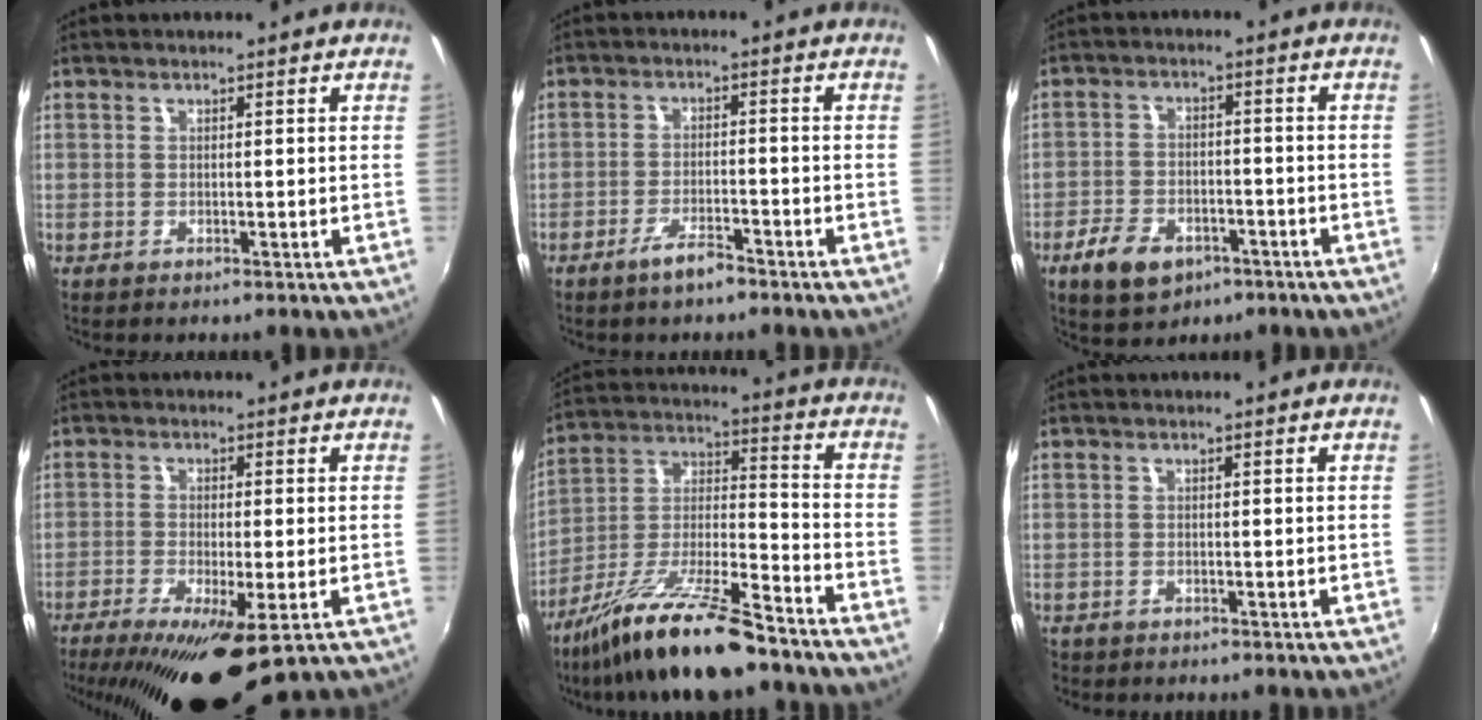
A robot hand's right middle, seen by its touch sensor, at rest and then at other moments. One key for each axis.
{"total": 4.2, "fx": -3.3, "fy": 0.9, "fz": 2.4, "tx": -0.059, "ty": -0.001, "tz": -0.058}
{"total": 9.8, "fx": -5.6, "fy": 6.0, "fz": 5.4, "tx": -0.134, "ty": -0.004, "tz": -0.084}
{"total": 13.3, "fx": -8.0, "fy": 2.9, "fz": 10.3, "tx": -0.207, "ty": -0.047, "tz": -0.129}
{"total": 17.8, "fx": -13.3, "fy": 3.2, "fz": 11.3, "tx": -0.218, "ty": -0.007, "tz": -0.238}
{"total": 1.1, "fx": -0.8, "fy": 0.8, "fz": 0.1, "tx": -0.008, "ty": -0.002, "tz": -0.015}